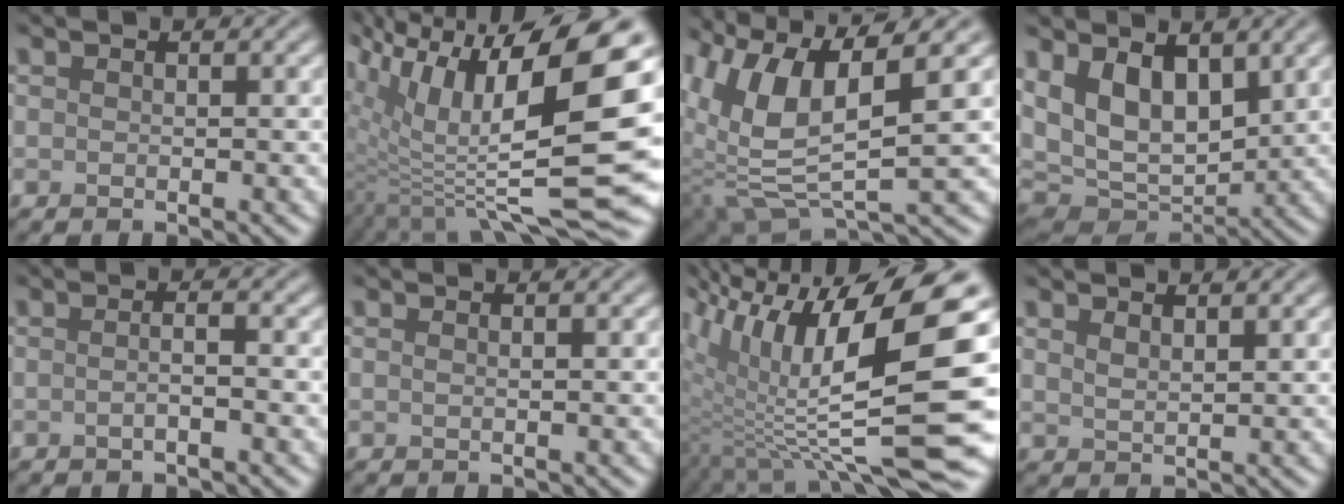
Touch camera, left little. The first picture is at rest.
{"total": 14.6, "force": [3.2, 5.1, 13.2], "torque": [-0.233, 0.005, 0.060]}
{"total": 10.1, "force": [2.6, 3.9, 8.9], "torque": [-0.196, -0.007, 0.051]}
{"total": 8.9, "force": [2.9, 5.2, 6.6], "torque": [-0.123, -0.010, 0.045]}
{"total": 1.7, "force": [-0.5, 0.4, 1.6], "torque": [-0.022, 0.000, -0.011]}
{"total": 0.5, "force": [0.2, 0.1, 0.5], "torque": [-0.011, 0.001, -0.001]}
{"total": 14.7, "force": [1.7, 4.7, 13.8], "torque": [-0.251, 0.004, 0.036]}
{"total": 1.5, "force": [1.2, 0.4, 0.8], "torque": [-0.020, -0.001, 0.024]}